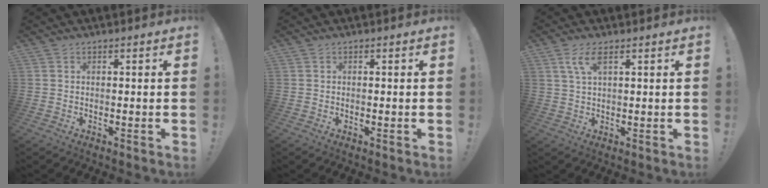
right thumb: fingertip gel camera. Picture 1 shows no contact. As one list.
[{"total": 0.0}, {"total": 5.2, "force": [2.7, 1.5, 4.2], "torque": [-0.080, -0.002, 0.047]}]